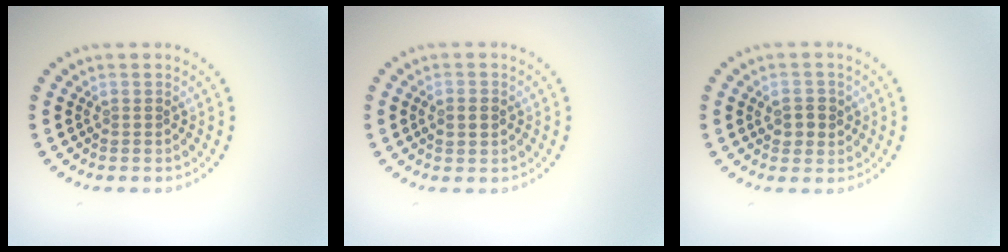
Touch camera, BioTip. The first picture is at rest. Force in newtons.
{"total": 2.2, "press": 2.2, "slide": 0.1}
{"total": 2.3, "press": 2.2, "slide": 0.4}